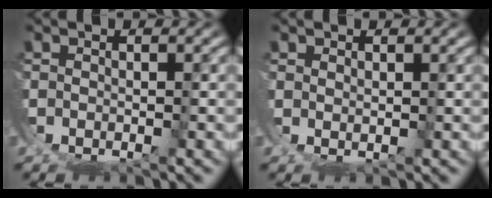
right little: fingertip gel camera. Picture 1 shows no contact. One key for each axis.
{"total": 1.5, "fx": 1.3, "fy": -0.6, "fz": 0.4, "tx": -0.007, "ty": 0.000, "tz": 0.029}